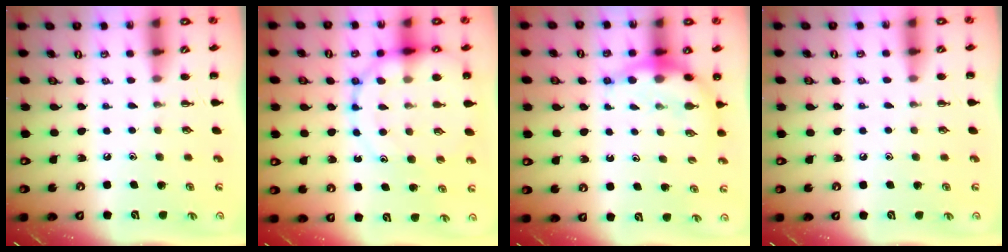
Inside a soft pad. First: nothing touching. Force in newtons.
{"total": 15.1, "press": 14.8, "slide": 3.0}
{"total": 7.0, "press": 6.9, "slide": 0.9}
{"total": 3.0, "press": 2.8, "slide": 1.1}